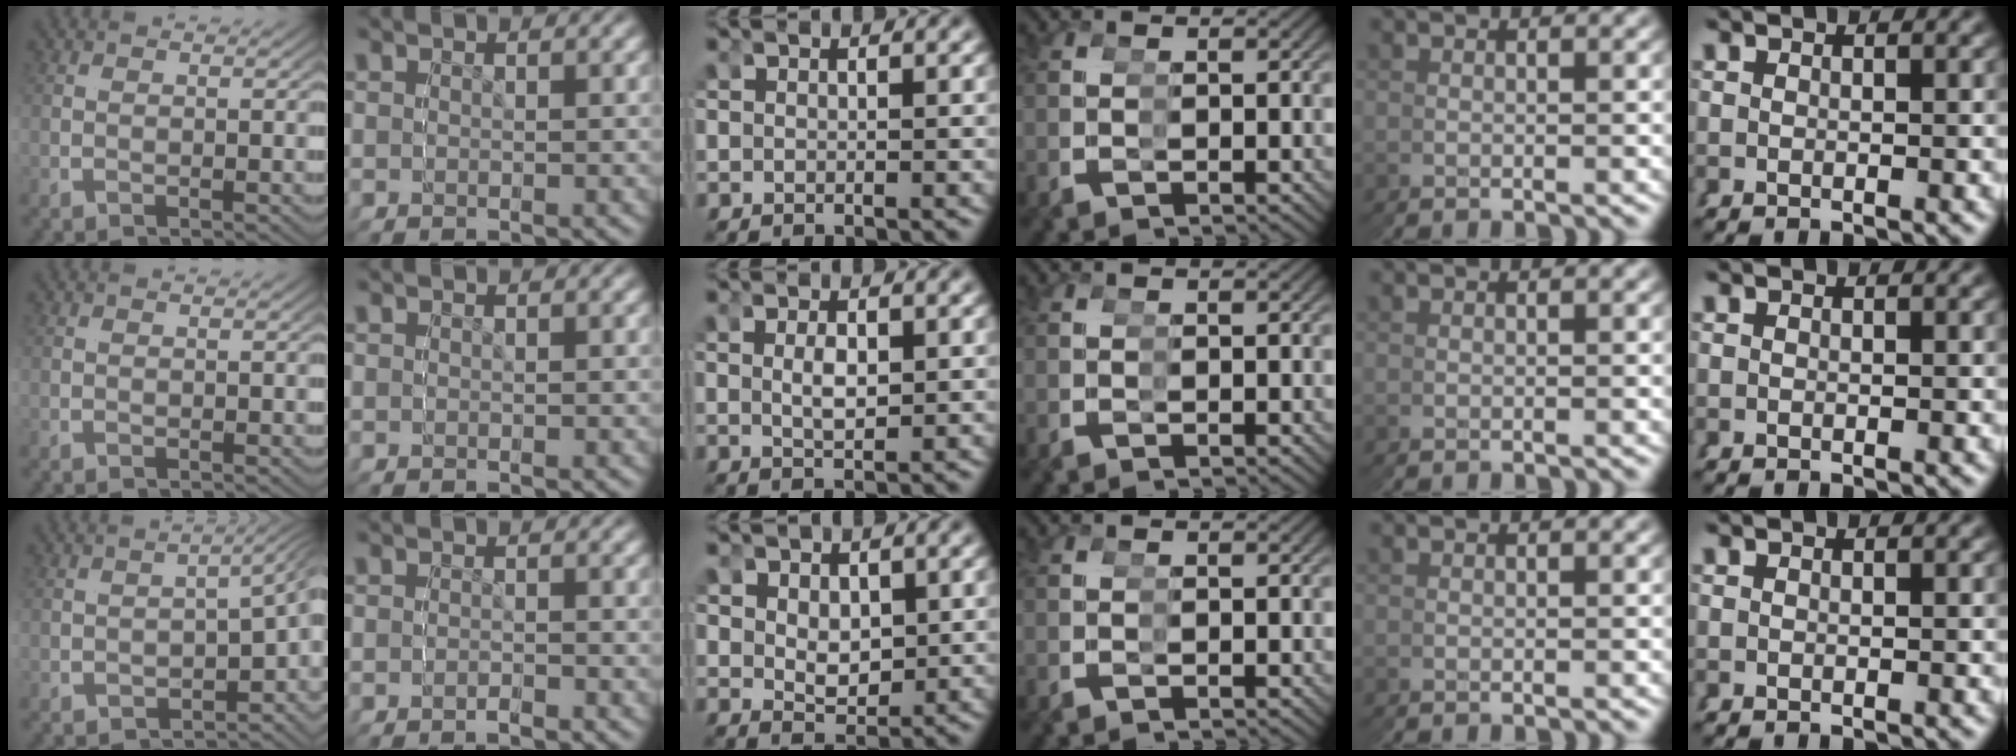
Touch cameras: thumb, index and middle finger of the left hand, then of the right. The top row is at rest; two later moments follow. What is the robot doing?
{"motion": "grasp_and_lifting", "object": "condiment"}